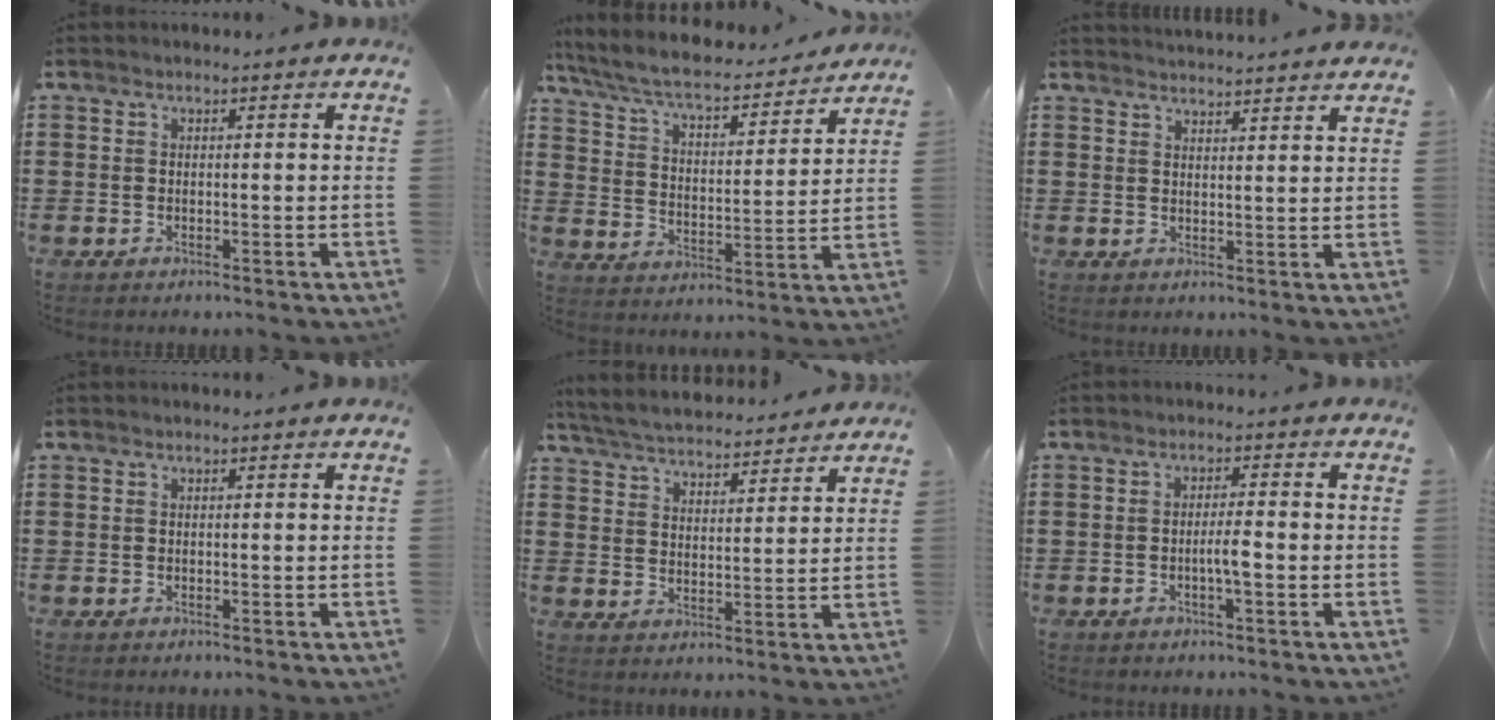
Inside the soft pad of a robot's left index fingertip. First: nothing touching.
{"total": 7.1, "force": [6.2, 0.9, 3.3], "torque": [-0.091, -0.038, 0.103]}
{"total": 2.7, "force": [2.6, -0.4, -0.2], "torque": [-0.005, -0.012, 0.050]}
{"total": 0.0}
{"total": 4.6, "force": [4.6, 0.2, 0.6], "torque": [-0.034, -0.029, 0.078]}
{"total": 3.1, "force": [-0.9, 0.5, 2.9], "torque": [-0.053, 0.003, -0.017]}